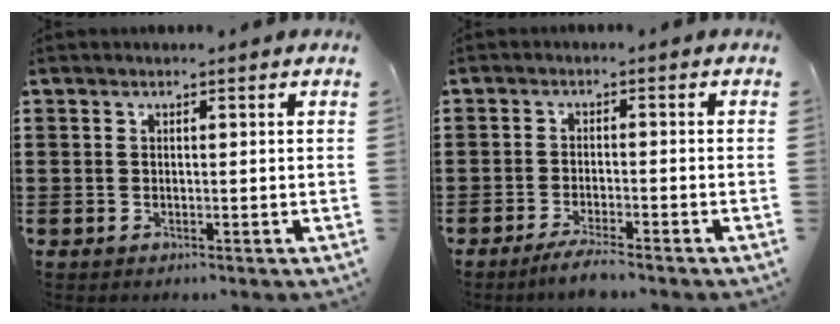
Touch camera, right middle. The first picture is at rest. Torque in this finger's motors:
{"motor_torque": [0.88, -0.50, 0.03, 0.06]}